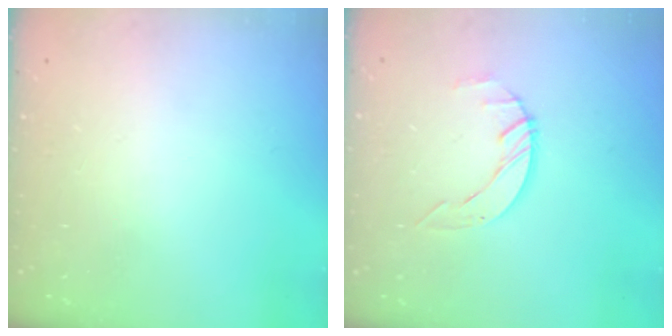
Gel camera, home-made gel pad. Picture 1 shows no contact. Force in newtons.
{"total": 3.3, "press": 3.2, "slide": 0.4}